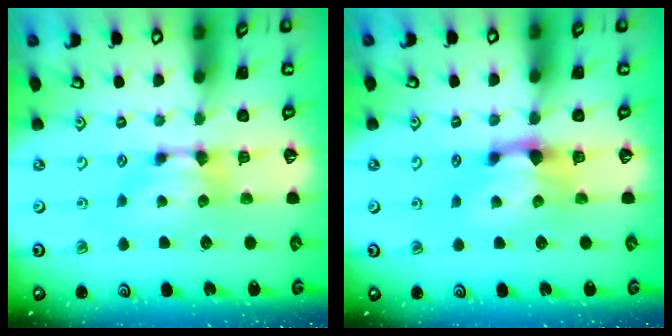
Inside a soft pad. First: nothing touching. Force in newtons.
{"total": 1.9, "press": 1.3, "slide": 1.4}